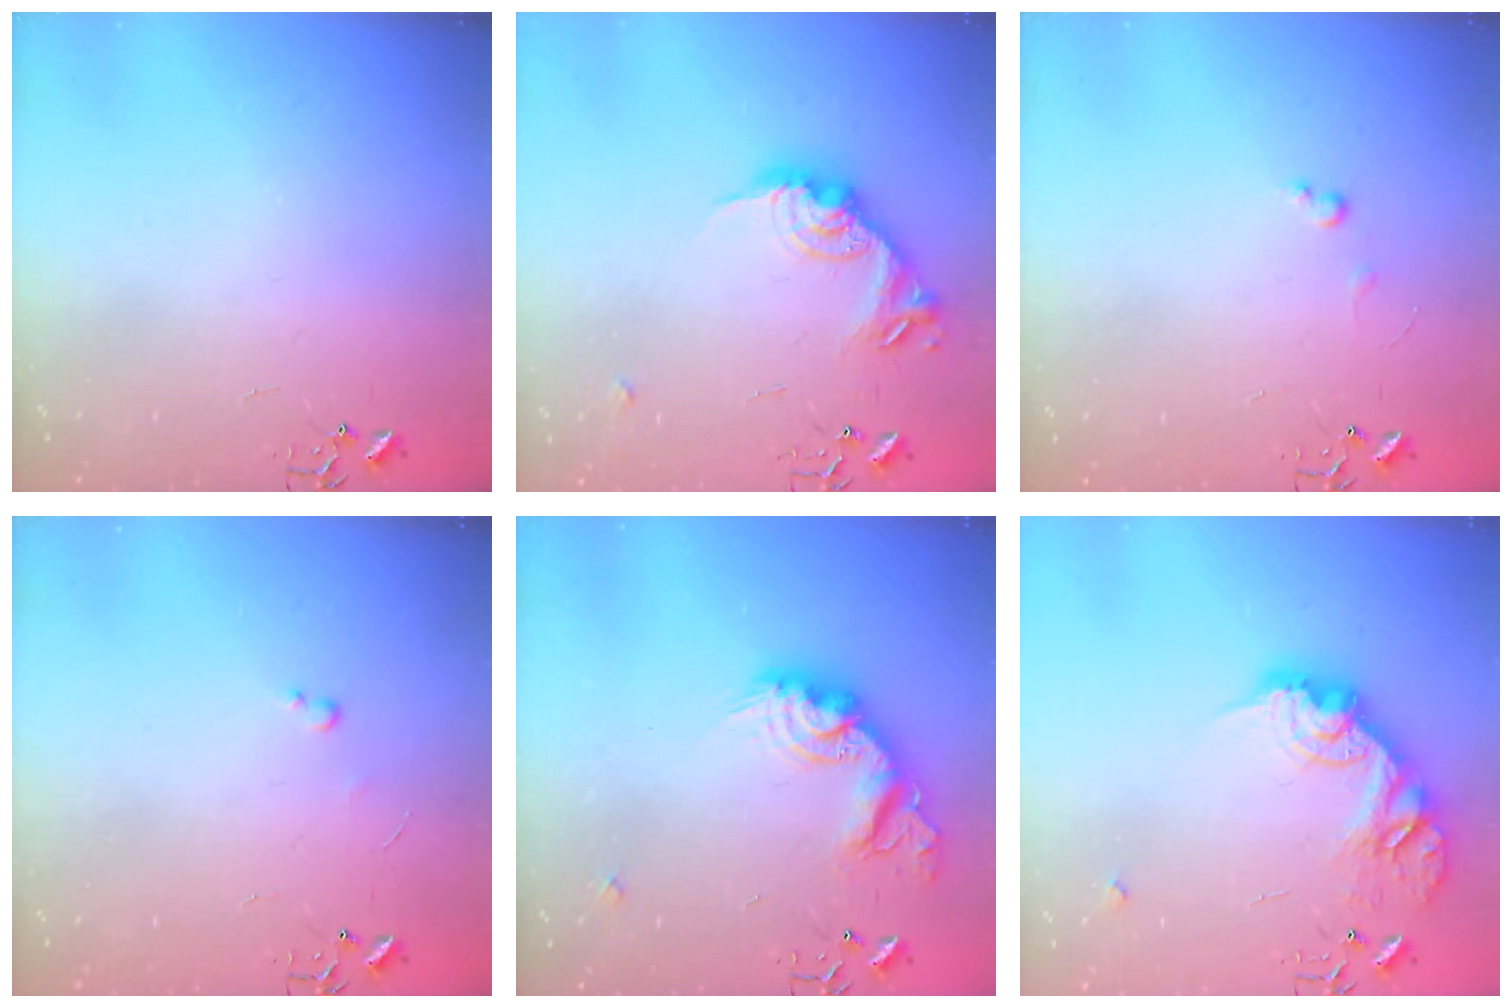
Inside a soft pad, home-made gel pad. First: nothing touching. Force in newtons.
{"total": 16.7, "press": 16.7, "slide": 0.9}
{"total": 4.2, "press": 4.2, "slide": 0.6}
{"total": 2.4, "press": 2.3, "slide": 0.4}
{"total": 17.9, "press": 17.8, "slide": 1.1}
{"total": 18.3, "press": 18.3, "slide": 1.0}